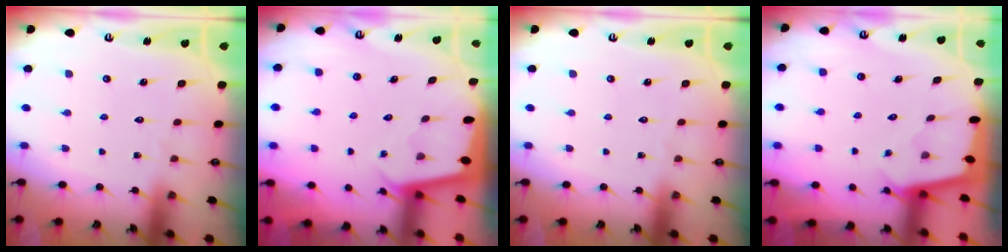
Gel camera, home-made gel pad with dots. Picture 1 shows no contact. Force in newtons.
{"total": 1.9, "press": 1.9, "slide": 0.1}
{"total": 0.0}
{"total": 1.9, "press": 1.9, "slide": 0.1}